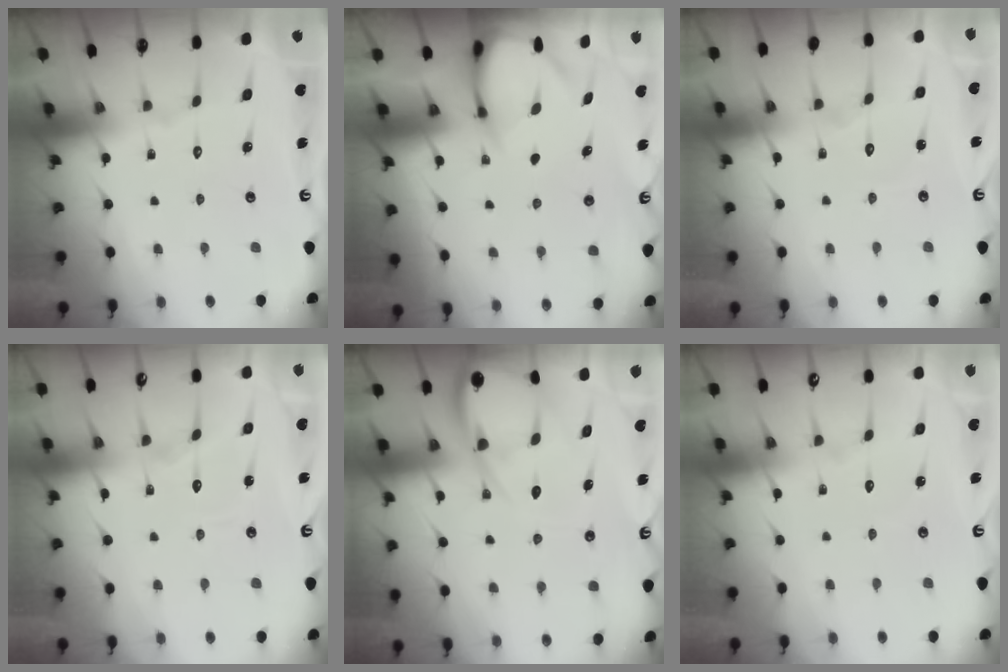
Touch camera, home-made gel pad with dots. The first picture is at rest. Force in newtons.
{"total": 3.3, "press": 3.3, "slide": 0.3}
{"total": 4.3, "press": 4.3, "slide": 0.4}
{"total": 6.7, "press": 6.7, "slide": 0.6}
{"total": 10.5, "press": 10.4, "slide": 1.1}
{"total": 2.4, "press": 2.4, "slide": 0.2}